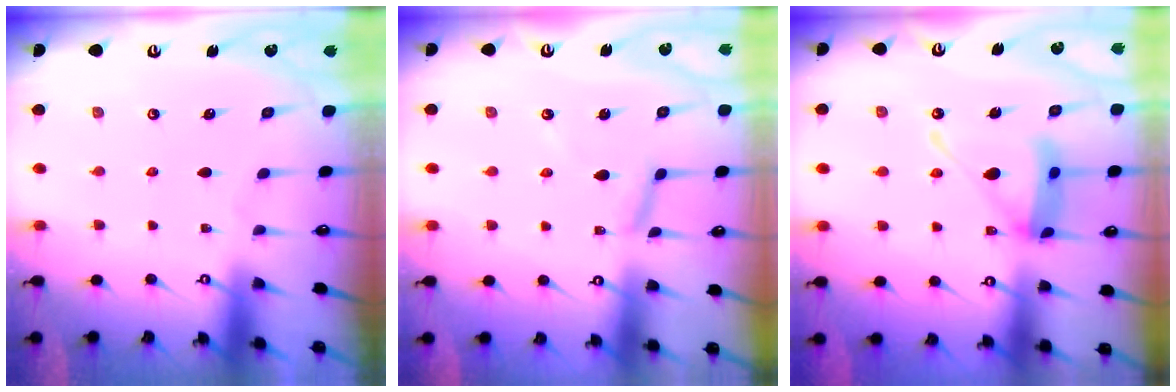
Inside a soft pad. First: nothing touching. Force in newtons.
{"total": 6.1, "press": 6.1, "slide": 0.3}
{"total": 14.5, "press": 14.4, "slide": 1.6}